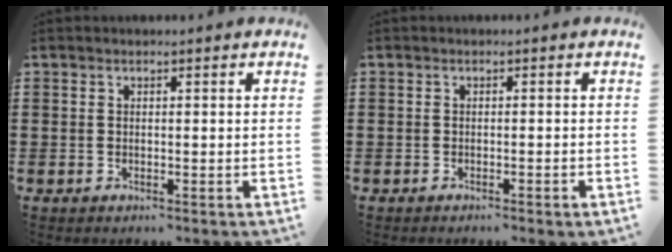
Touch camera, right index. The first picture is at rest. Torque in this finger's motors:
{"motor_torque": [0.29, -0.25, -0.23, -0.03]}